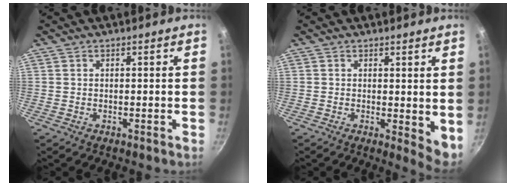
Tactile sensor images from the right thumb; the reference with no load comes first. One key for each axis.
{"total": 4.8, "fx": 0.7, "fy": 2.2, "fz": 4.2, "tx": -0.053, "ty": -0.009, "tz": 0.010}